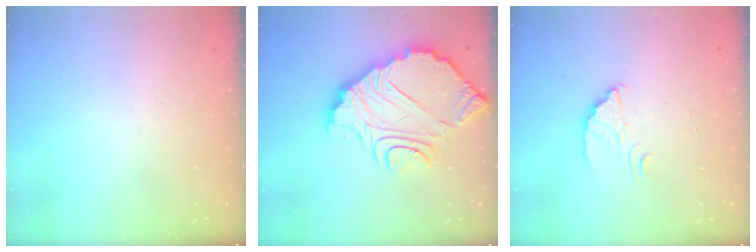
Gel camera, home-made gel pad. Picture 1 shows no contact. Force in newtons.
{"total": 16.2, "press": 16.1, "slide": 1.5}
{"total": 2.4, "press": 2.4, "slide": 0.1}